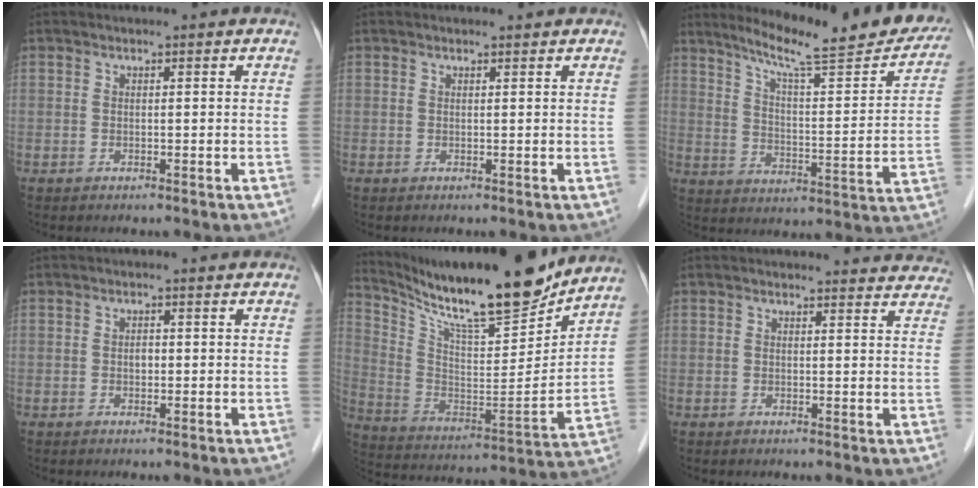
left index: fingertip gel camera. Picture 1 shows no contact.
{"total": 0.5, "force": [0.5, 0.1, 0.0], "torque": [-0.010, -0.002, 0.008]}
{"total": 21.0, "force": [18.2, 1.6, 10.3], "torque": [-0.150, -0.043, 0.245]}
{"total": 1.1, "force": [-0.1, 0.7, 0.8], "torque": [-0.013, 0.002, -0.002]}
{"total": 21.8, "force": [18.8, 2.6, 10.7], "torque": [-0.201, -0.023, 0.306]}
{"total": 11.5, "force": [11.2, 2.2, 1.4], "torque": [0.020, -0.020, 0.093]}